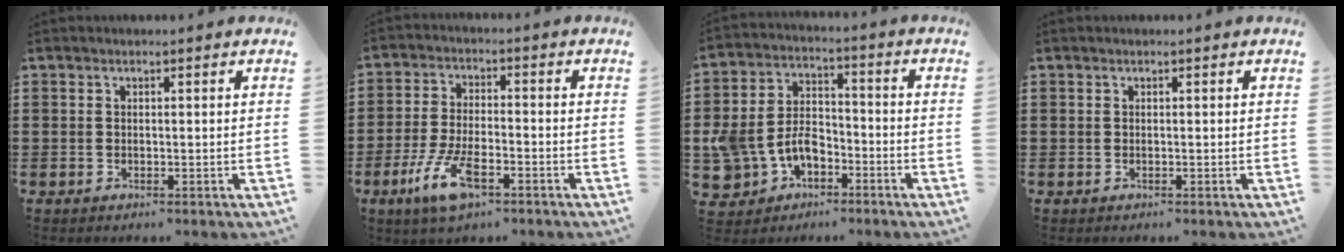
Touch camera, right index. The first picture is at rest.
{"total": 8.4, "force": [-4.1, 3.0, 6.6], "torque": [-0.149, -0.009, -0.076]}
{"total": 7.6, "force": [-3.3, 5.6, 4.0], "torque": [-0.116, 0.014, -0.067]}
{"total": 0.0}